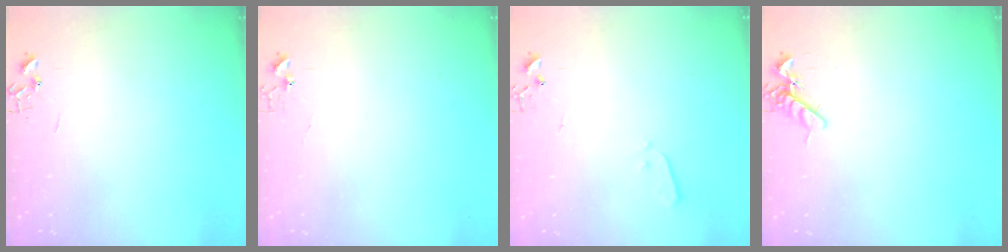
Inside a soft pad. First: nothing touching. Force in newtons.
{"total": 3.4, "press": 3.4, "slide": 0.3}
{"total": 2.2, "press": 2.1, "slide": 0.3}
{"total": 7.7, "press": 7.7, "slide": 1.1}